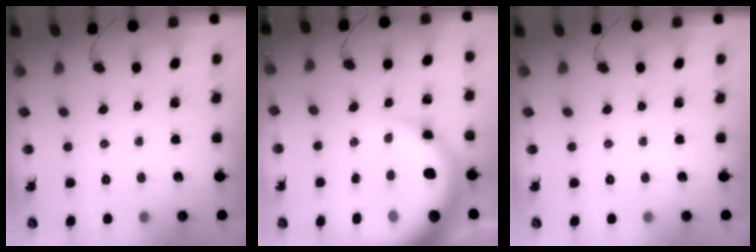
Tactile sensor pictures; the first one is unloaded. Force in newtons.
{"total": 13.0, "press": 12.5, "slide": 3.6}
{"total": 0.0}